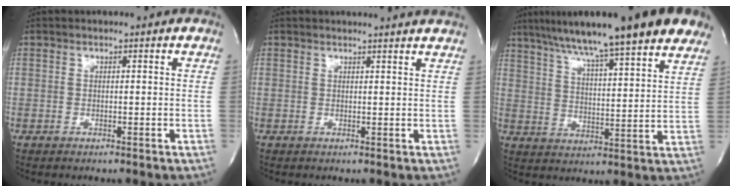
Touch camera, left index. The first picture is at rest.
{"total": 5.1, "force": [5.0, -0.5, 1.3], "torque": [-0.014, -0.001, 0.038]}
{"total": 21.6, "force": [16.5, 1.6, 13.9], "torque": [-0.216, 0.022, 0.228]}